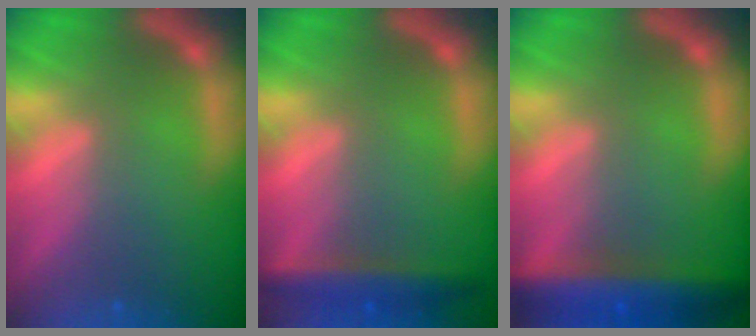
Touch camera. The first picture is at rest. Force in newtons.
{"total": 4.0}
{"total": 7.4}